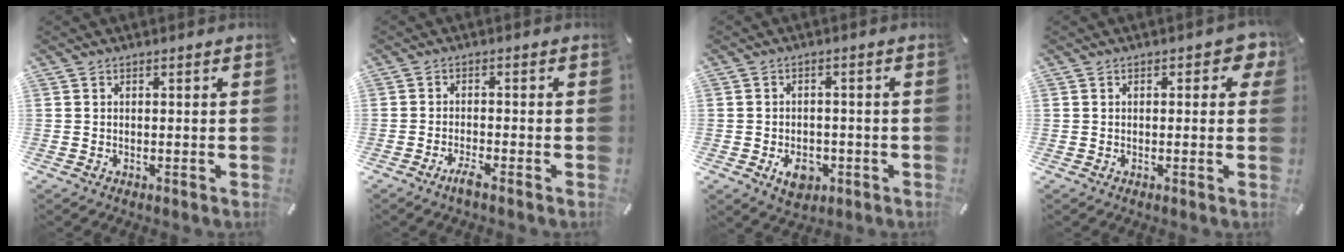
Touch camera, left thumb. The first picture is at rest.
{"total": 3.1, "force": [-2.4, 0.3, 1.9], "torque": [-0.044, 0.003, -0.047]}
{"total": 6.0, "force": [-2.3, 4.2, 3.6], "torque": [-0.059, 0.003, -0.044]}
{"total": 3.7, "force": [0.9, 2.0, 3.1], "torque": [-0.038, 0.001, 0.009]}